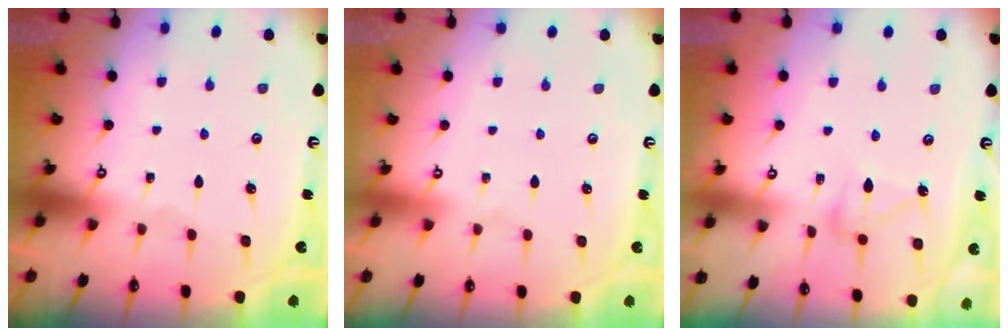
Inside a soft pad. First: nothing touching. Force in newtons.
{"total": 4.0, "press": 4.0, "slide": 0.1}
{"total": 9.5, "press": 9.5, "slide": 0.6}